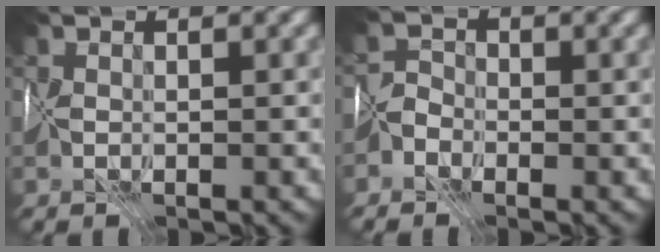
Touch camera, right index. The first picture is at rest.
{"total": 1.2, "force": [-1.0, 0.1, -0.6], "torque": [0.006, 0.011, -0.030]}